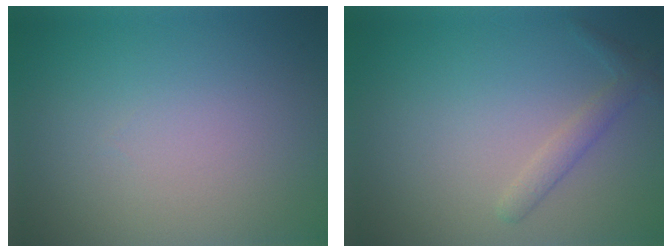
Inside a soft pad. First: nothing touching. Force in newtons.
{"total": 1.6, "press": 1.6, "slide": 0.1}